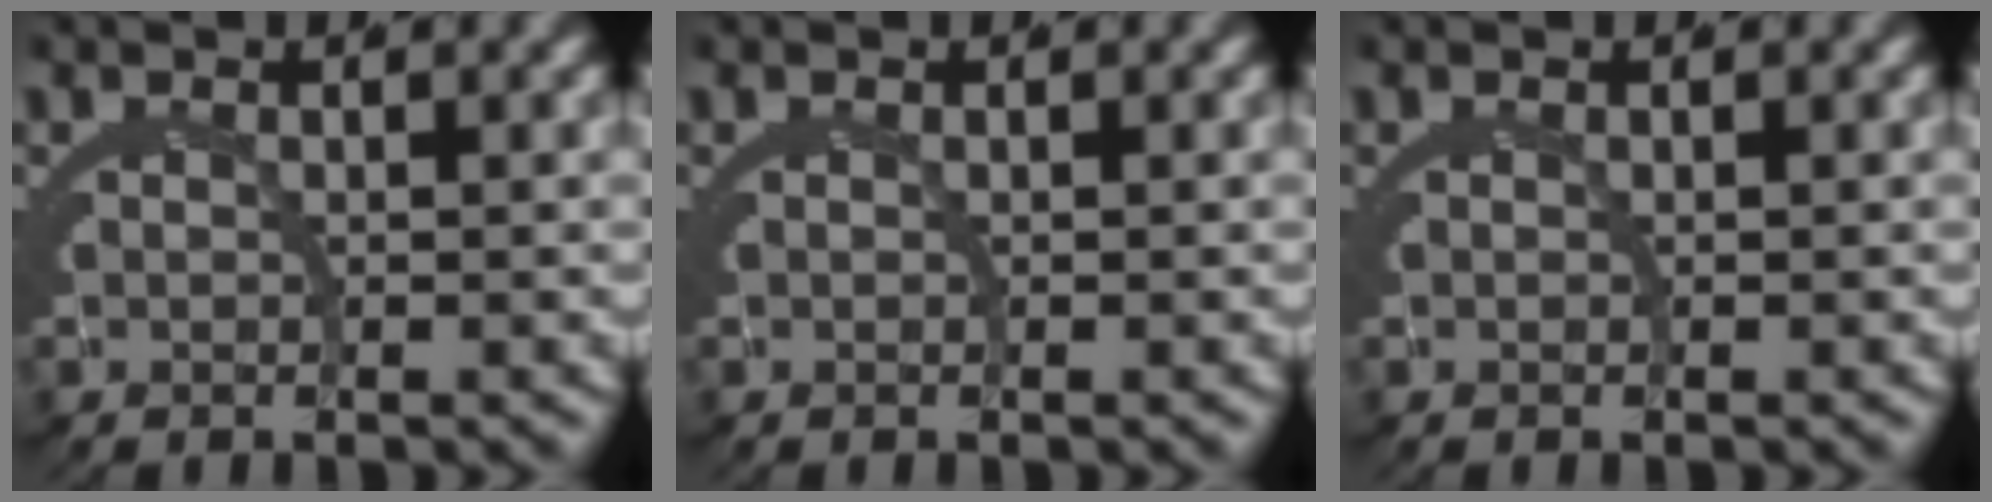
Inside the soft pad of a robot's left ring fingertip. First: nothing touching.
{"total": 0.0}
{"total": 0.0}